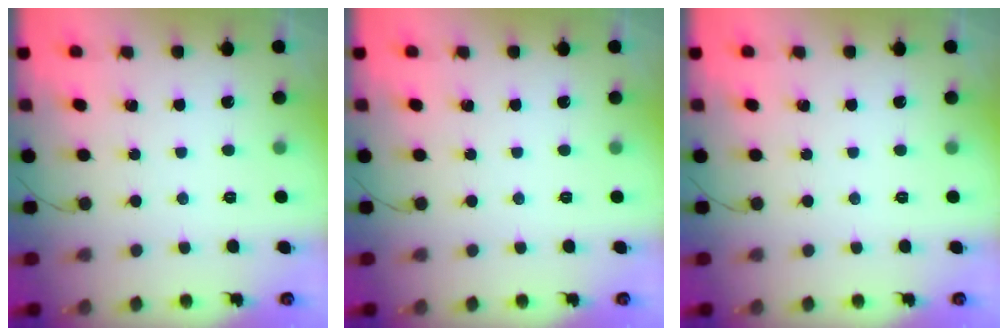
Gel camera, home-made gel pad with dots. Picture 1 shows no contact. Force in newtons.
{"total": 0.0}
{"total": 0.0}